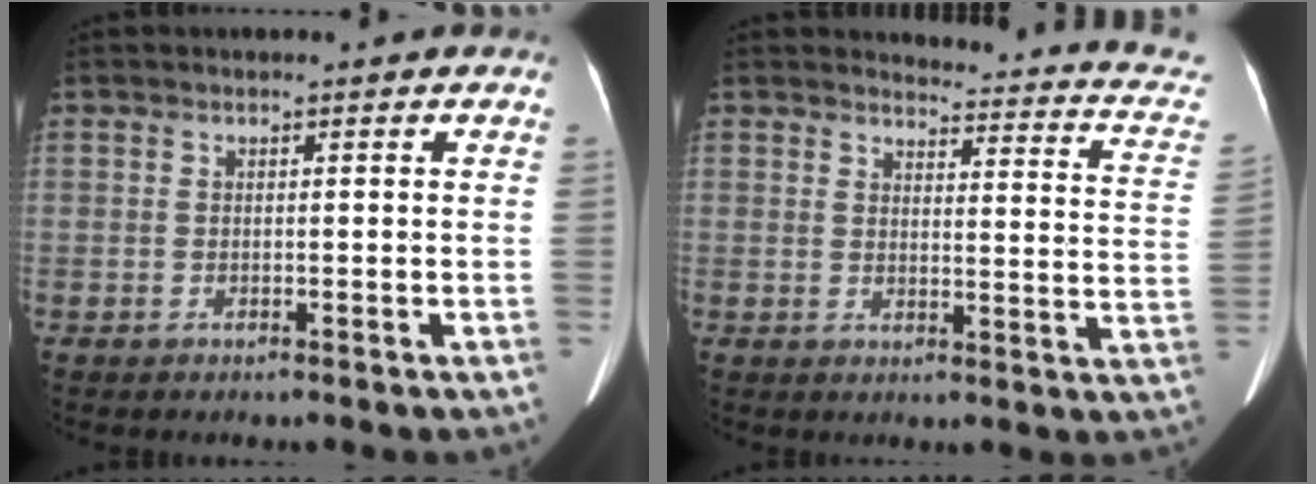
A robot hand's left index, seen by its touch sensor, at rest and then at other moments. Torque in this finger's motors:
{"motor_torque": [0.39, -0.93, -0.06, -0.01]}